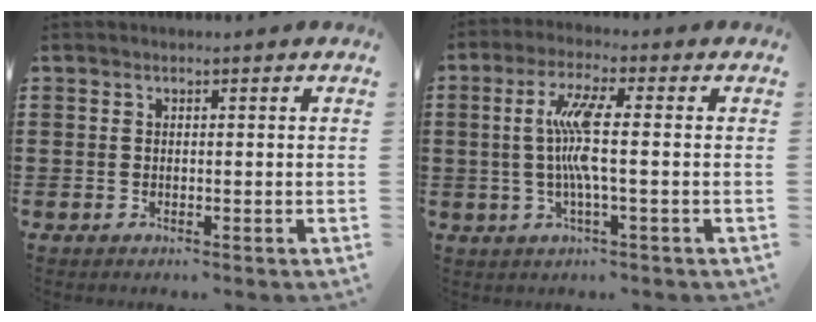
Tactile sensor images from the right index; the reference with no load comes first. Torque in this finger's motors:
{"motor_torque": [0.58, -0.35, 0.85, 0.21]}